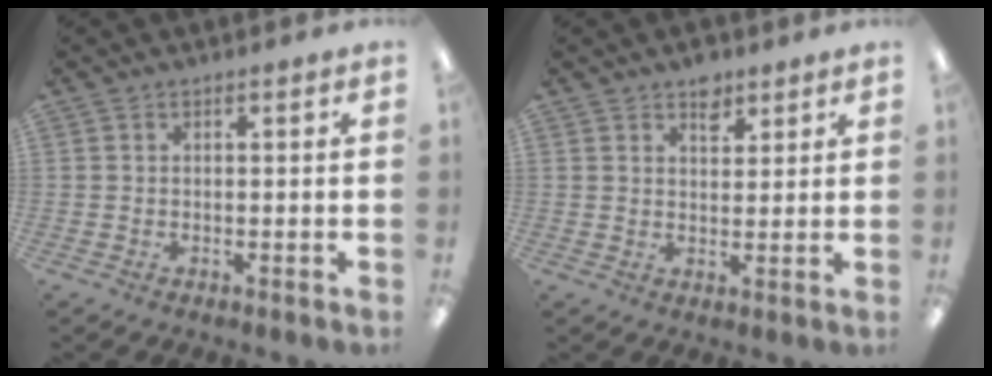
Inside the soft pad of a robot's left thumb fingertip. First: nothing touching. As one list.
[{"total": 4.8, "force": [3.4, 2.8, 2.0], "torque": [-0.006, -0.017, 0.055]}]